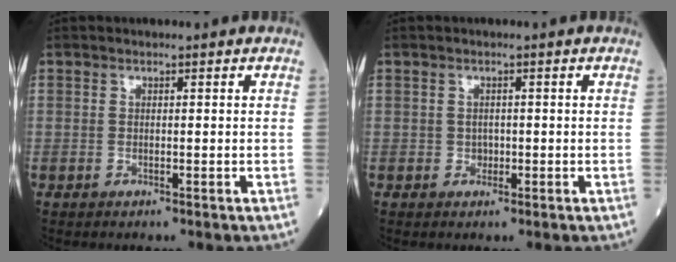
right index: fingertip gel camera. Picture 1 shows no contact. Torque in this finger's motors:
{"motor_torque": [0.04, 0.11, 0.05, 0.01]}